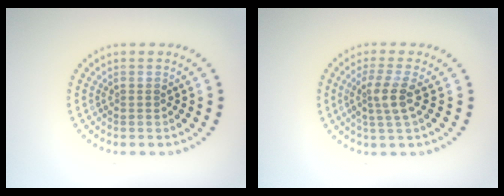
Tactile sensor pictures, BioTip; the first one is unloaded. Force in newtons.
{"total": 2.7, "press": 2.2, "slide": 1.5}